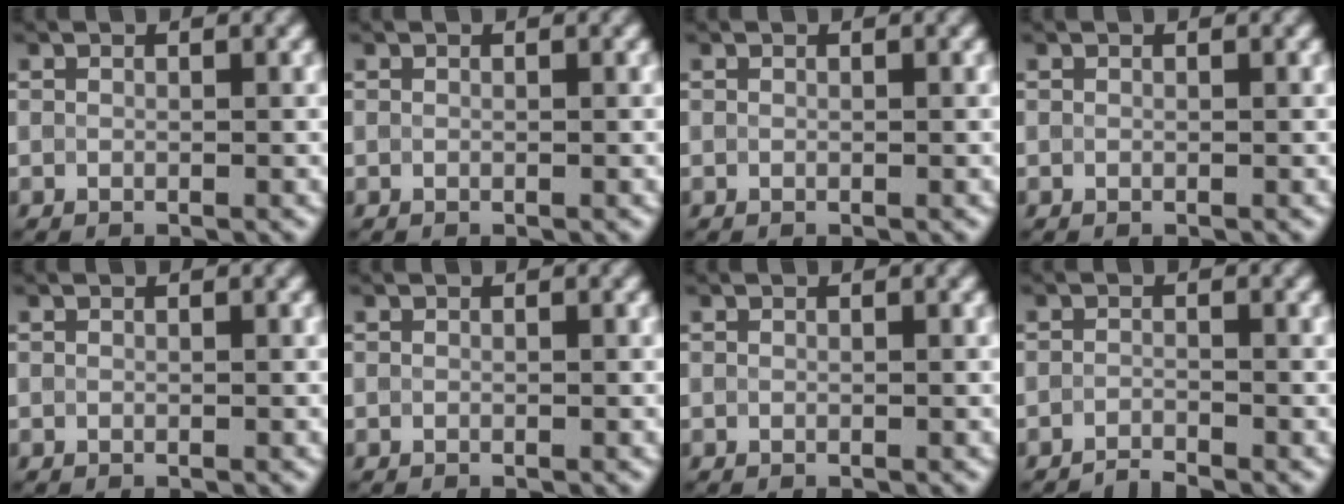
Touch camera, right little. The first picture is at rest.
{"total": 0.0}
{"total": 0.0}
{"total": 0.0}
{"total": 0.0}
{"total": 0.0}
{"total": 0.0}
{"total": 1.1, "force": [-1.1, -0.1, 0.1], "torque": [-0.003, 0.006, -0.024]}